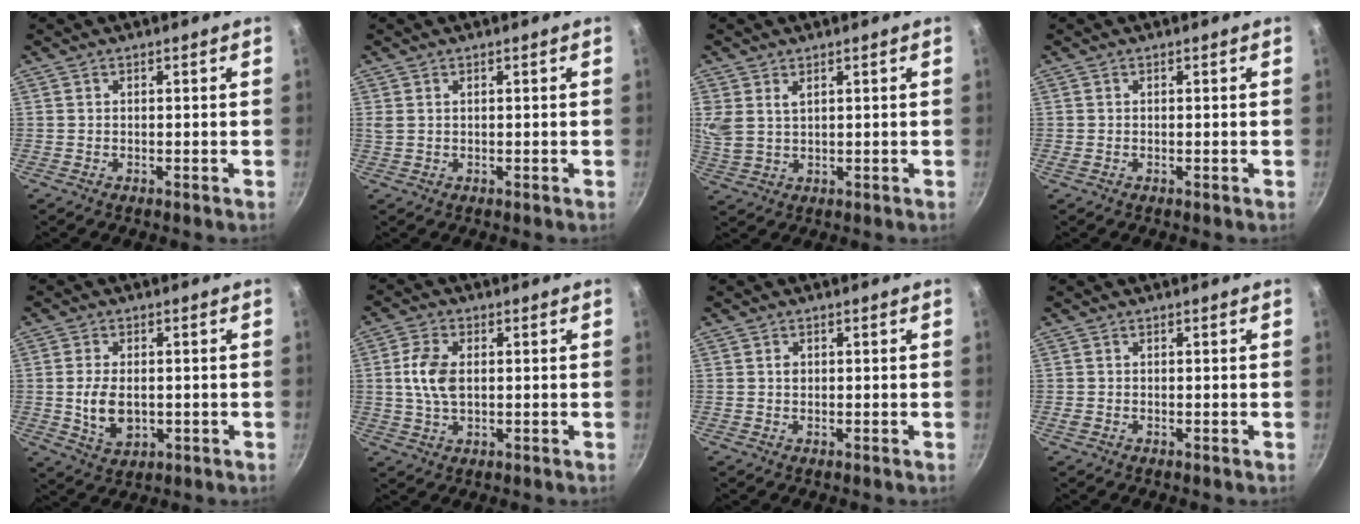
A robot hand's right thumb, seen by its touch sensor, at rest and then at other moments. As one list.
[{"total": 1.3, "force": [0.6, 0.8, 0.8], "torque": [-0.018, 0.002, 0.015]}, {"total": 5.6, "force": [2.5, 3.5, 3.6], "torque": [-0.072, -0.010, 0.054]}, {"total": 0.0}, {"total": 7.3, "force": [-0.4, 4.6, 5.6], "torque": [-0.100, -0.002, 0.003]}, {"total": 7.2, "force": [0.7, 4.3, 5.8], "torque": [-0.109, 0.007, 0.012]}, {"total": 1.1, "force": [0.2, 0.9, 0.6], "torque": [-0.007, 0.003, 0.003]}, {"total": 0.6, "force": [-0.2, 0.4, 0.5], "torque": [-0.009, 0.002, -0.005]}]